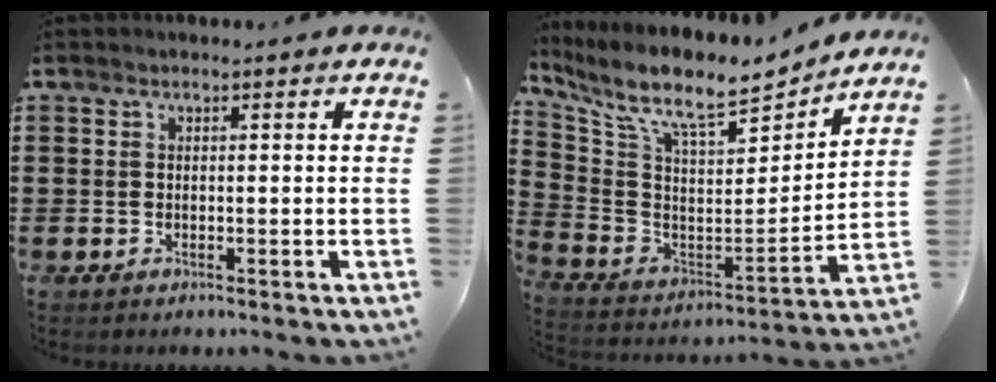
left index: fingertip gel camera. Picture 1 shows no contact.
{"total": 10.4, "force": [8.7, 2.1, 5.4], "torque": [-0.135, -0.064, 0.145]}